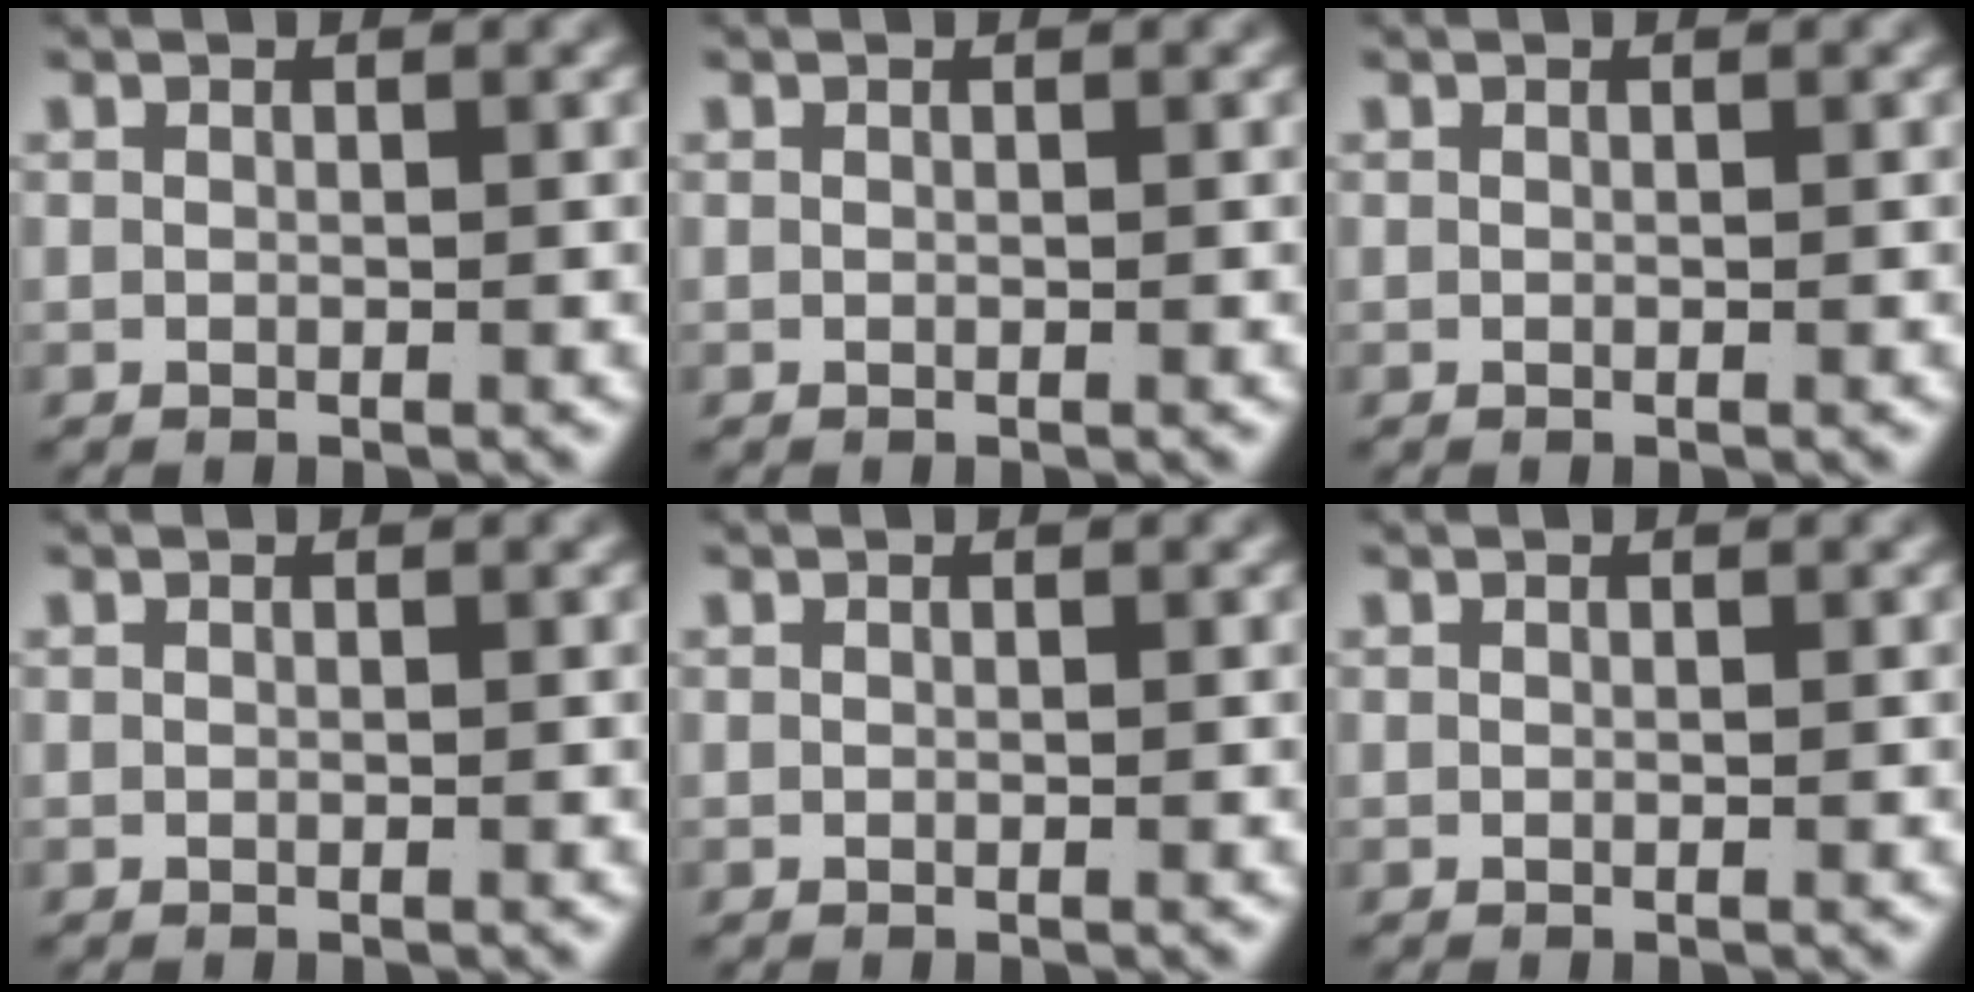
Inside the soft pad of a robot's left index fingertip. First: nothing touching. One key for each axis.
{"total": 0.0}
{"total": 0.0}
{"total": 0.0}
{"total": 0.0}
{"total": 0.0}